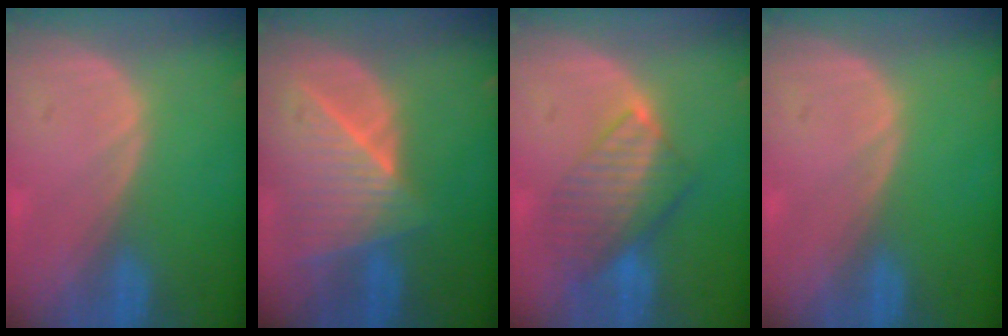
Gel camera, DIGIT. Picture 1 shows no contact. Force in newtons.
{"total": 8.6, "press": 7.7, "slide": 3.8}
{"total": 8.4, "press": 7.2, "slide": 4.2}
{"total": 0.0}